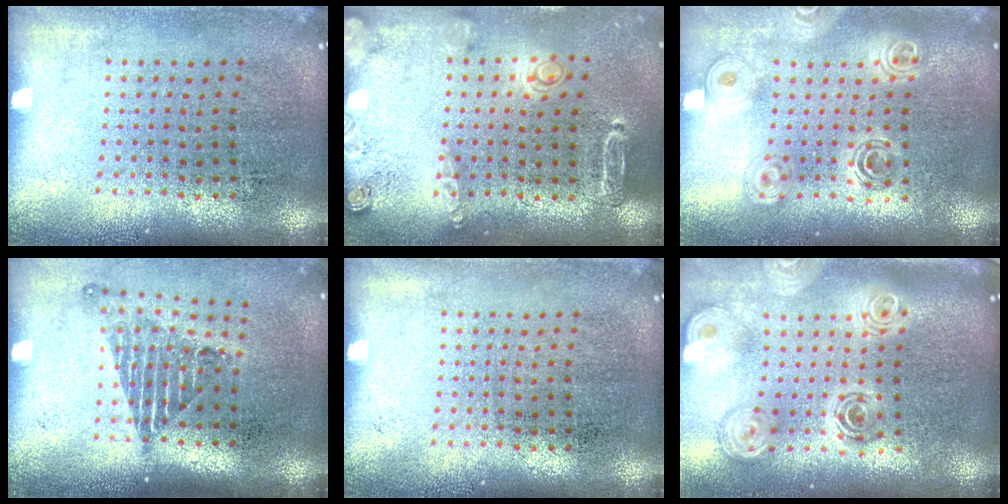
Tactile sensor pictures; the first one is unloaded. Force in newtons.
{"total": 1.6, "press": 1.6, "slide": 0.1}
{"total": 1.6, "press": 1.4, "slide": 0.8}
{"total": 1.4, "press": 1.1, "slide": 0.9}
{"total": 0.0}
{"total": 2.6, "press": 2.0, "slide": 1.7}